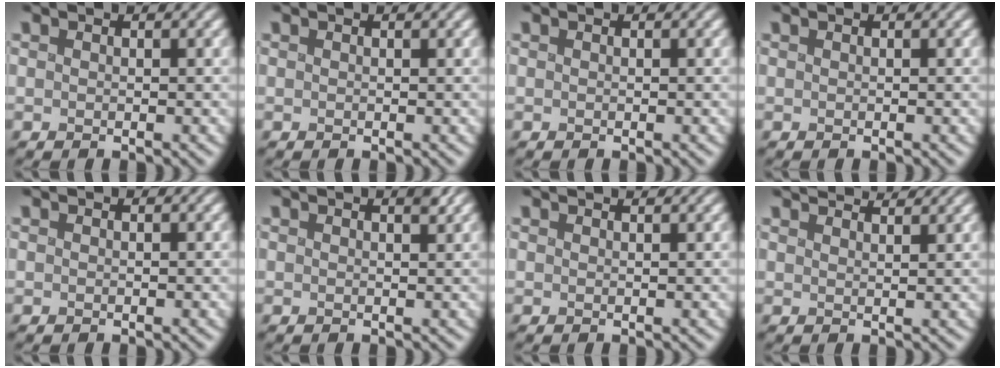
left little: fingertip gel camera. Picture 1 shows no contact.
{"total": 0.0}
{"total": 0.0}
{"total": 0.0}
{"total": 0.0}
{"total": 1.0, "force": [0.7, 0.2, 0.7], "torque": [-0.004, 0.001, 0.008]}
{"total": 1.2, "force": [1.1, 0.1, 0.4], "torque": [0.001, 0.005, 0.011]}
{"total": 4.2, "force": [3.9, 0.7, 1.5], "torque": [-0.013, 0.013, 0.036]}